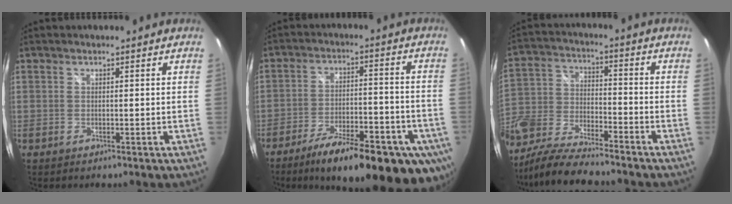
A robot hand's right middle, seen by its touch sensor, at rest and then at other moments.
{"total": 23.6, "force": [-14.9, 7.3, 16.7], "torque": [-0.261, -0.040, -0.204]}
{"total": 17.3, "force": [-12.6, 6.6, 9.9], "torque": [-0.221, -0.030, -0.235]}